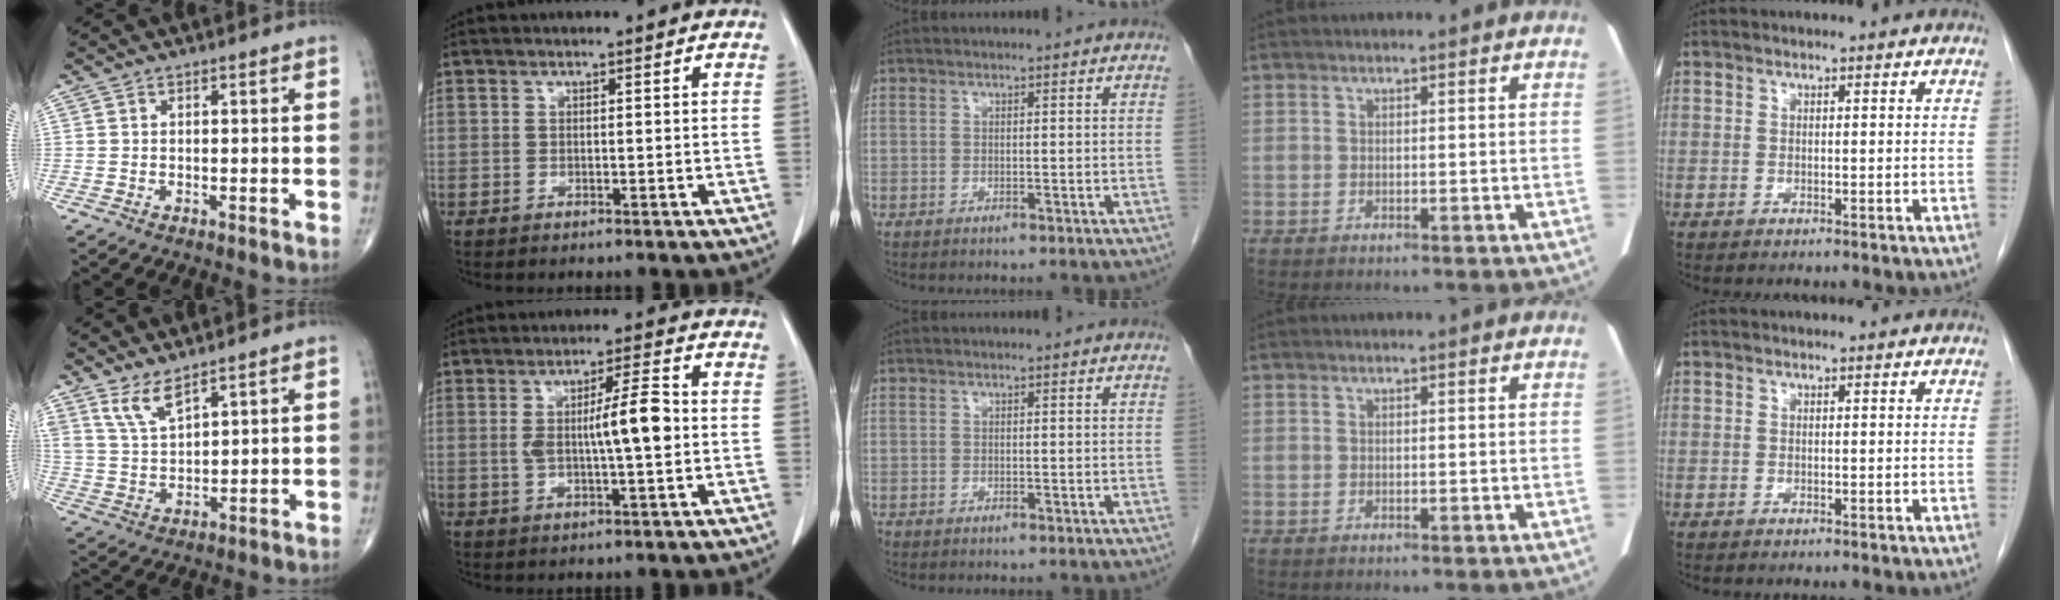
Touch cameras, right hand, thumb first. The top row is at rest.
{"thumb": {"total": 5.9, "force": [4.5, 1.6, 3.4], "torque": [-0.066, -0.030, 0.097]}, "index": {"total": 7.4, "force": [0.1, 0.8, 7.4], "torque": [-0.126, 0.006, 0.001]}}